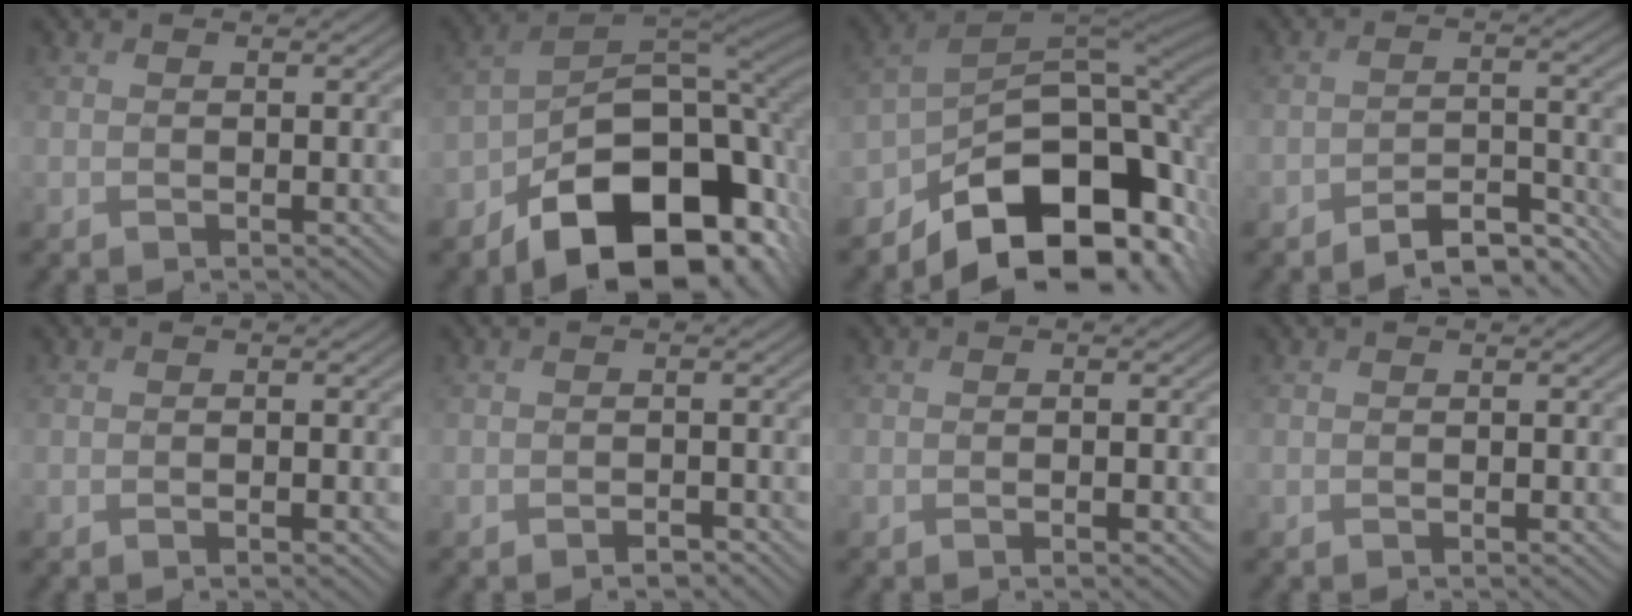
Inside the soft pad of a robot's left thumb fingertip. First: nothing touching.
{"total": 18.9, "force": [-8.9, 11.4, 12.2], "torque": [-0.184, -0.038, -0.137]}
{"total": 16.2, "force": [-8.8, 9.4, 9.8], "torque": [-0.148, -0.024, -0.149]}
{"total": 5.5, "force": [-4.8, 1.3, 2.5], "torque": [-0.040, 0.002, -0.077]}
{"total": 0.6, "force": [-0.2, 0.1, 0.6], "torque": [-0.009, -0.001, -0.002]}
{"total": 1.1, "force": [-0.9, 0.4, 0.5], "torque": [-0.008, 0.000, -0.016]}
{"total": 0.9, "force": [-0.3, 0.1, 0.8], "torque": [-0.014, -0.001, -0.005]}
{"total": 0.0}